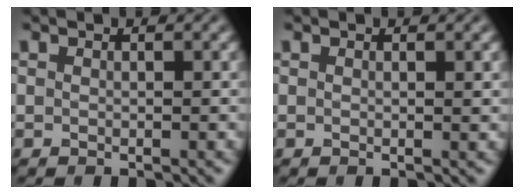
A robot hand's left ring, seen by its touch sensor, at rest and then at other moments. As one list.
[{"total": 0.5, "force": [0.3, 0.1, 0.4], "torque": [-0.003, 0.000, 0.003]}]